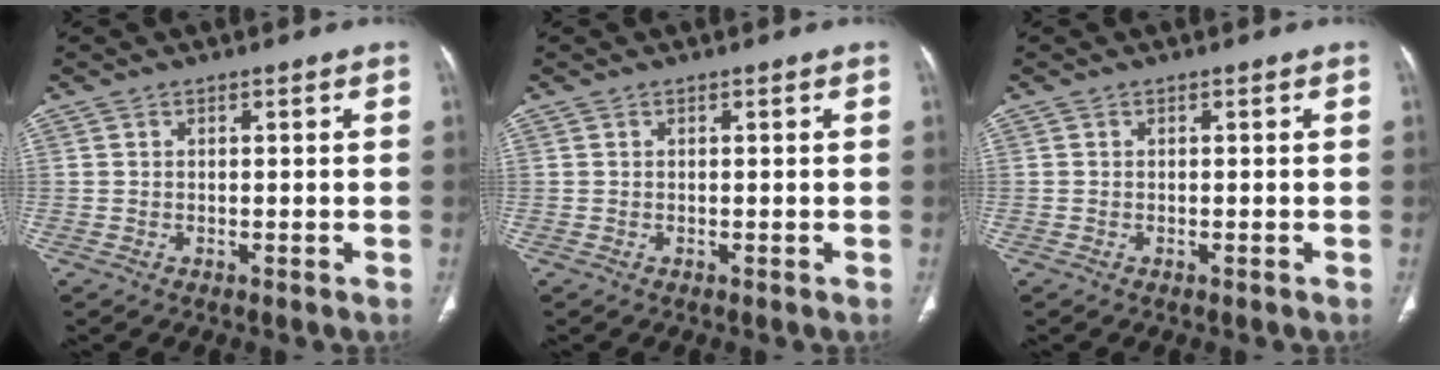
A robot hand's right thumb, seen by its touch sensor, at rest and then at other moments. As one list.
[{"total": 0.0}, {"total": 0.0}]